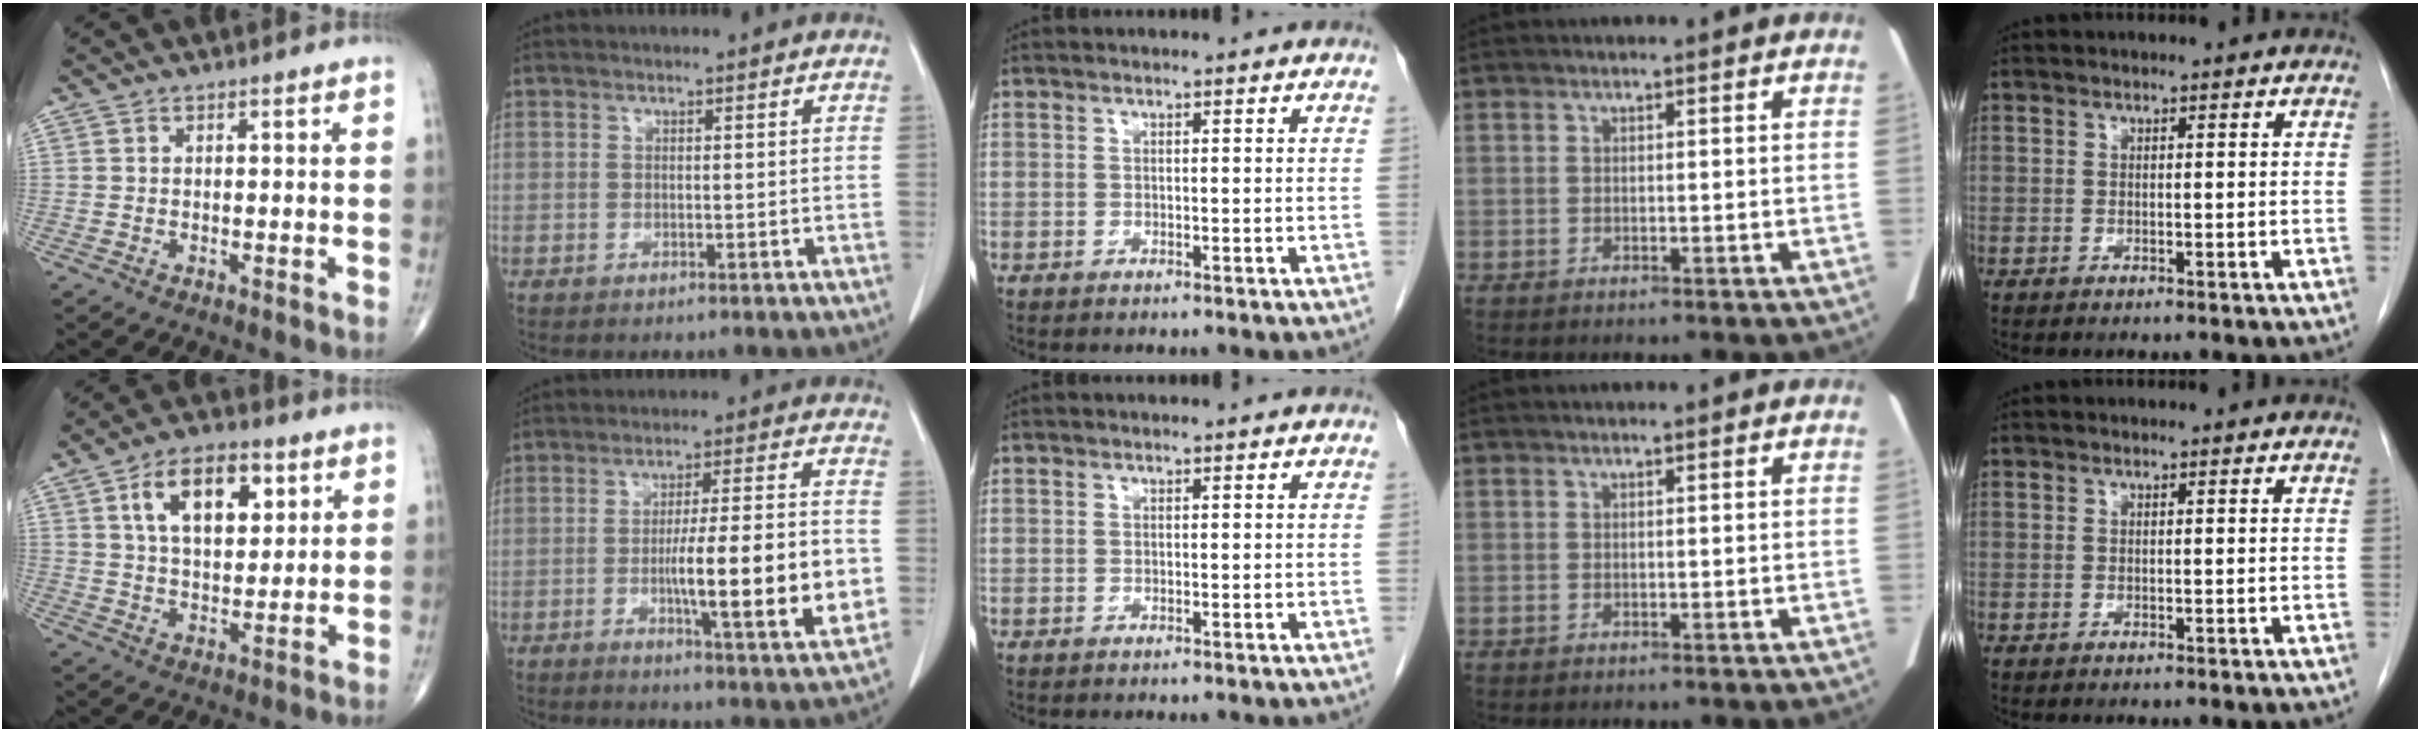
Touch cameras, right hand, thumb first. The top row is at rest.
{"thumb": {"total": 12.9, "force": [4.9, 7.1, 9.6], "torque": [-0.130, -0.010, 0.084]}, "index": {"total": 14.8, "force": [-2.7, 0.9, 14.6], "torque": [-0.215, -0.007, -0.041]}}